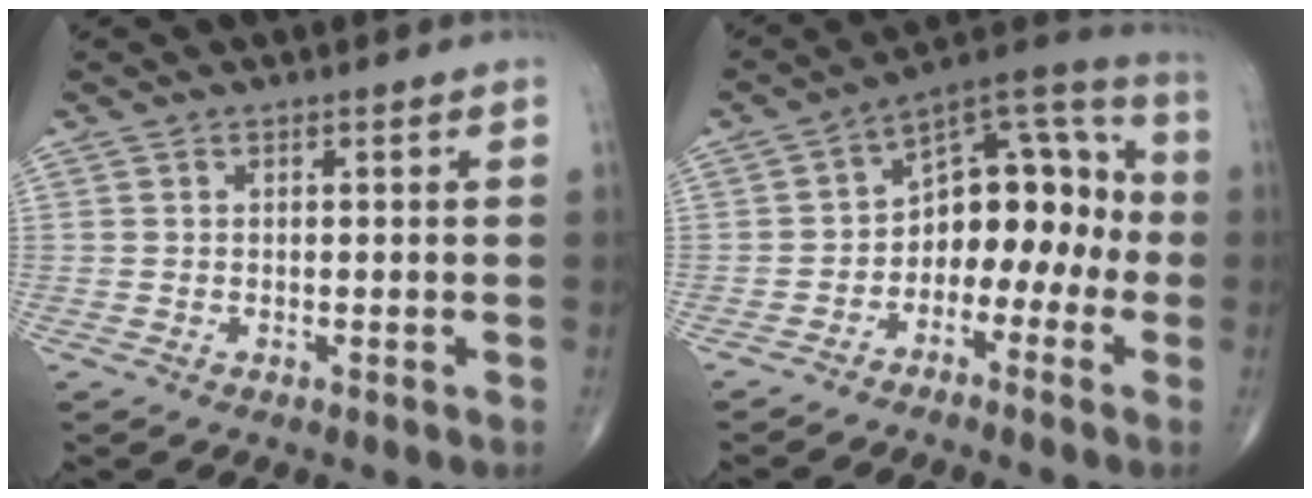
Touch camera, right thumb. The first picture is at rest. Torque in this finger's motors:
{"motor_torque": [-0.15, 0.56, 0.14, -0.10, 0.15]}